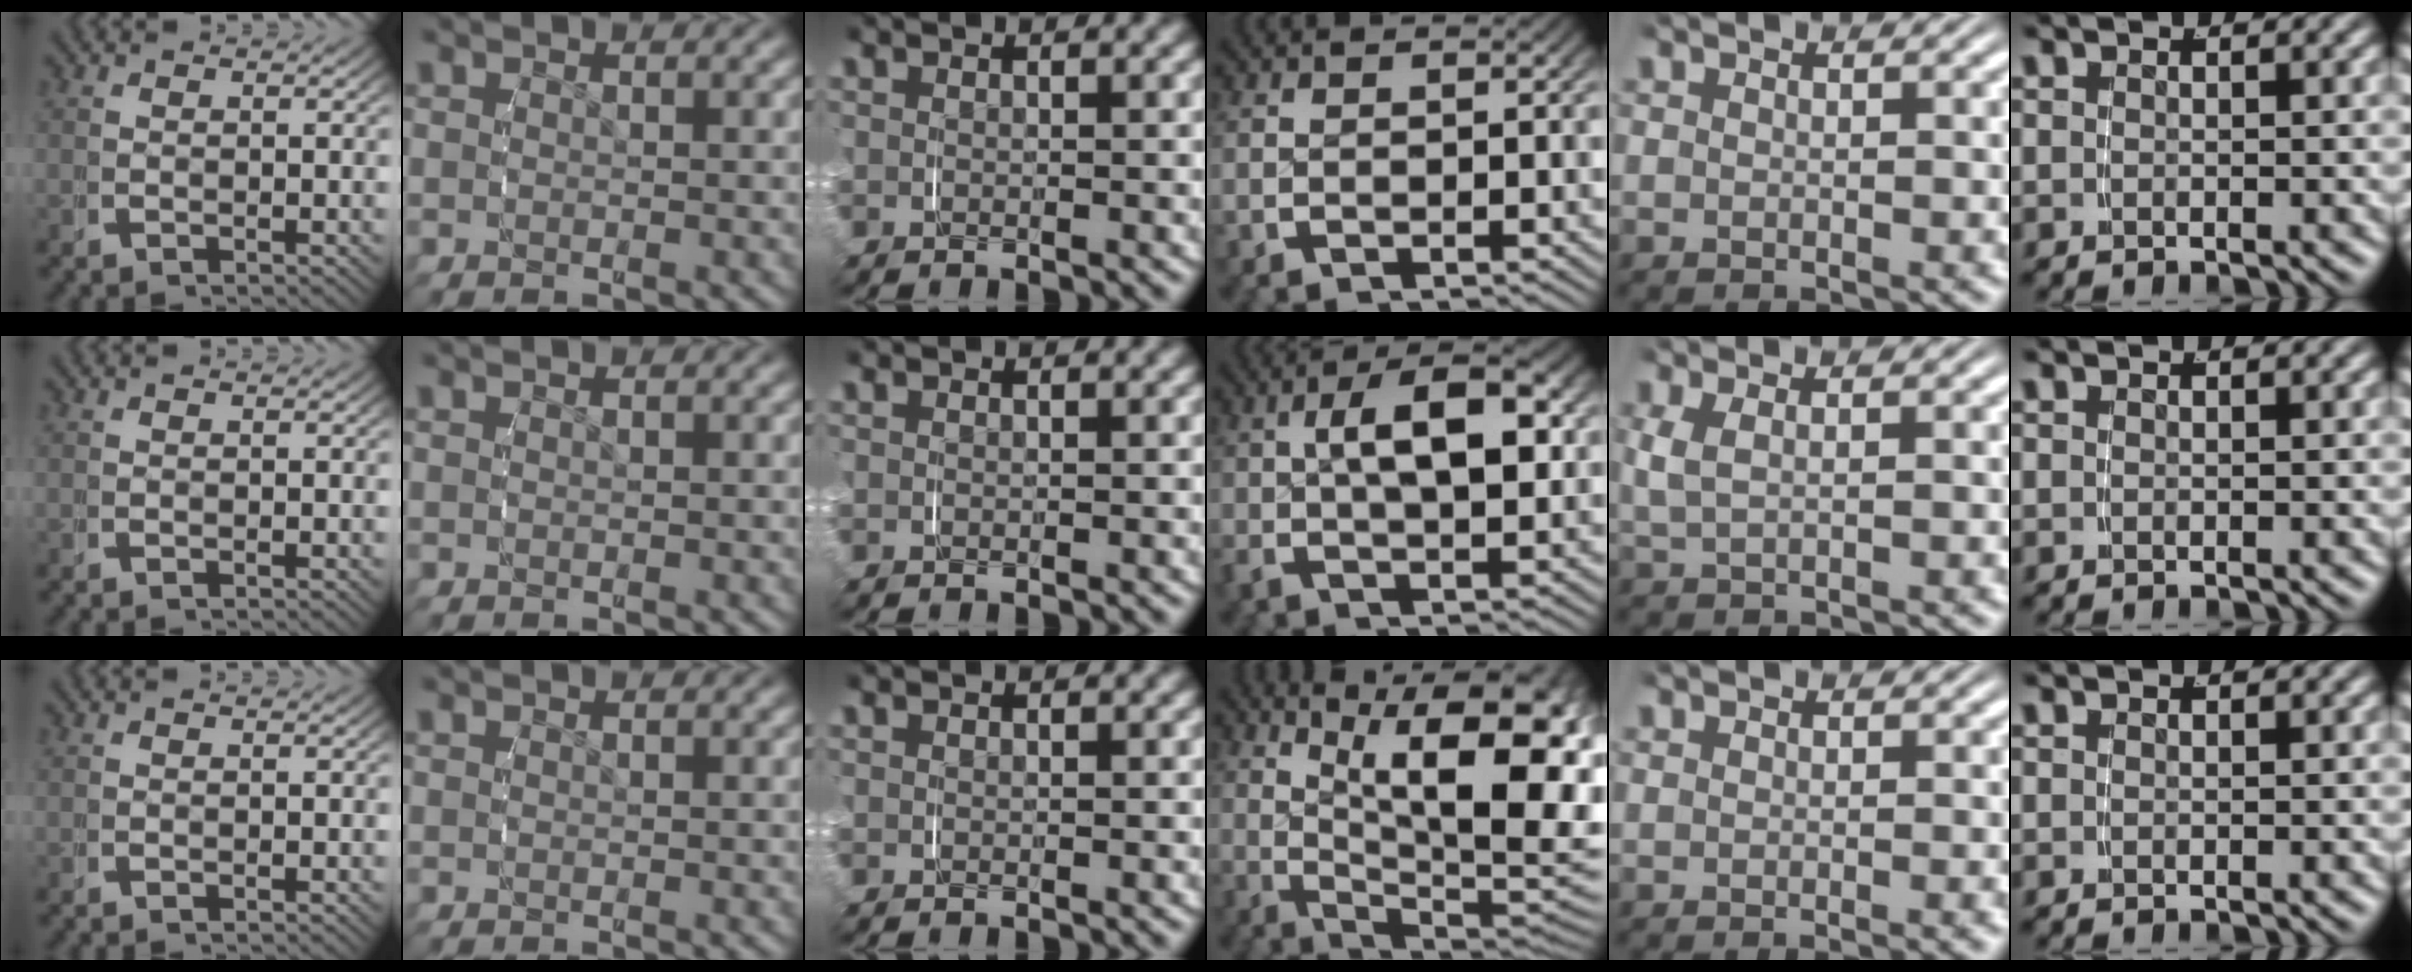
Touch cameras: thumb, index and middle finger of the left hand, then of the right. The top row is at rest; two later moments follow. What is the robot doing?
{"motion": "grasp_and_lifting", "object": "phone"}